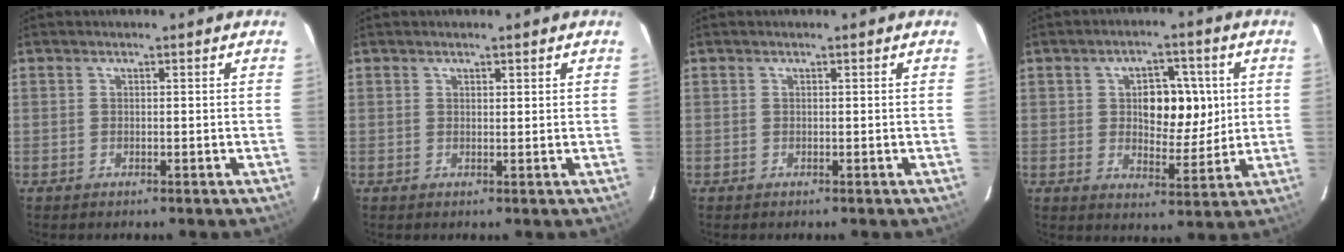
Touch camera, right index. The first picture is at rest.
{"total": 0.8, "force": [0.6, 0.3, 0.4], "torque": [-0.010, 0.002, 0.010]}
{"total": 0.0}
{"total": 8.6, "force": [1.6, 4.7, 7.0], "torque": [-0.098, 0.013, 0.033]}